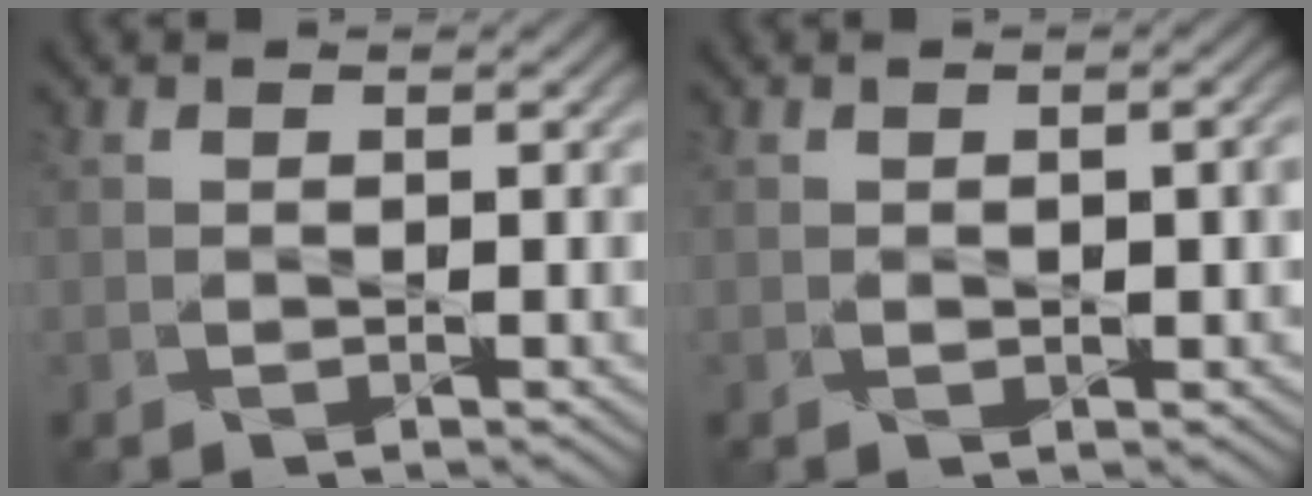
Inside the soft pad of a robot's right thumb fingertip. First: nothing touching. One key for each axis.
{"total": 2.2, "fx": -0.1, "fy": 1.0, "fz": 1.9, "tx": -0.028, "ty": -0.004, "tz": 0.001}